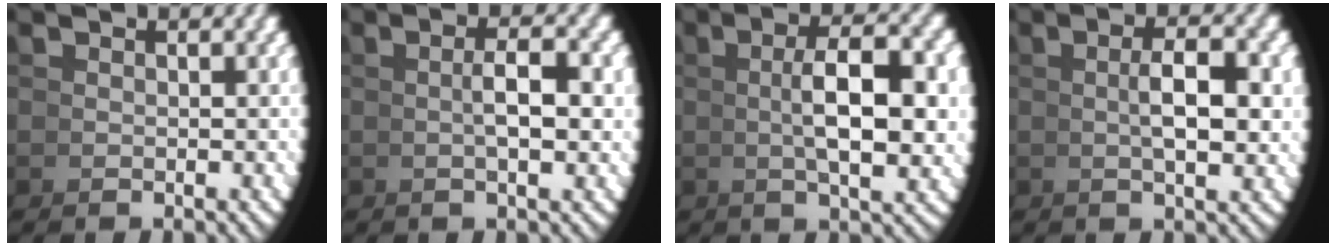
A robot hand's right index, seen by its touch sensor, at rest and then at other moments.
{"total": 2.6, "force": [0.6, 0.3, 2.6], "torque": [-0.028, 0.015, 0.005]}
{"total": 6.8, "force": [1.6, 2.0, 6.3], "torque": [-0.077, 0.017, 0.021]}
{"total": 4.0, "force": [1.0, 0.8, 3.7], "torque": [-0.042, 0.013, 0.013]}